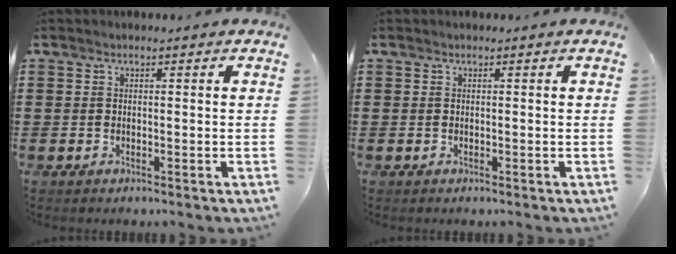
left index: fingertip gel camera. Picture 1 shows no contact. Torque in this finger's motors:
{"motor_torque": [0.00, 0.00, 0.00, 0.01]}